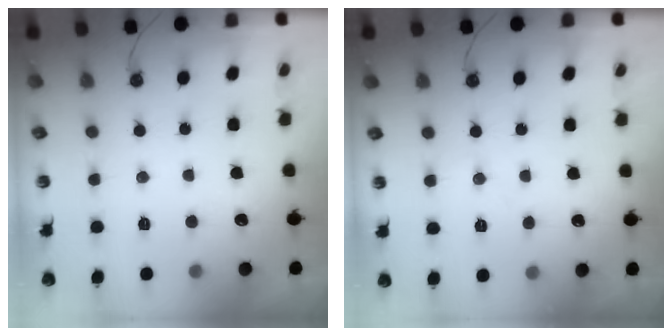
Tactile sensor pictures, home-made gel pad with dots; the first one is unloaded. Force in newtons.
{"total": 4.7, "press": 4.6, "slide": 0.9}